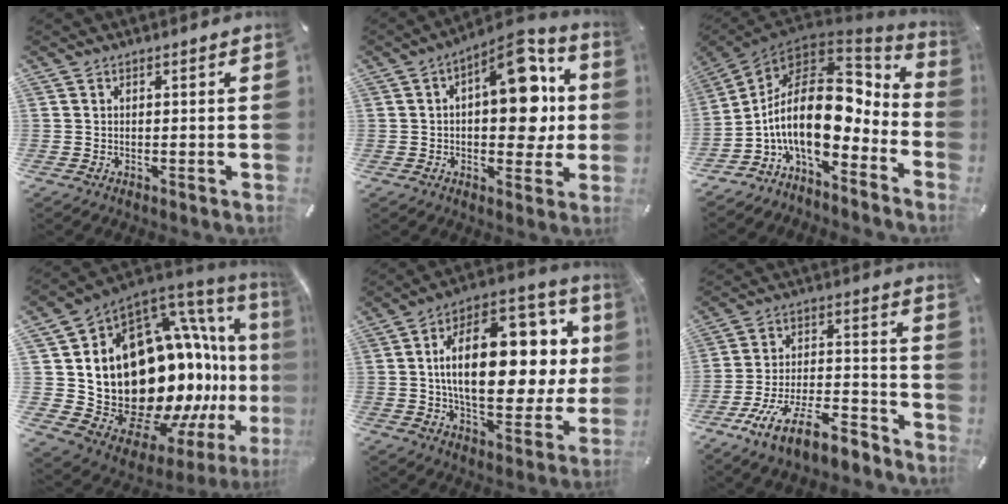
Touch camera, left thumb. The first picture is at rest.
{"total": 16.0, "force": [3.5, 8.8, 12.9], "torque": [-0.157, -0.027, 0.058]}
{"total": 21.3, "force": [-1.1, 10.8, 18.3], "torque": [-0.367, -0.021, -0.020]}
{"total": 21.7, "force": [-1.2, 15.3, 15.2], "torque": [-0.218, -0.096, 0.042]}
{"total": 26.3, "force": [4.6, 13.5, 22.0], "torque": [-0.371, -0.025, 0.073]}
{"total": 15.9, "force": [-10.7, 6.2, 10.0], "torque": [-0.172, 0.064, -0.182]}